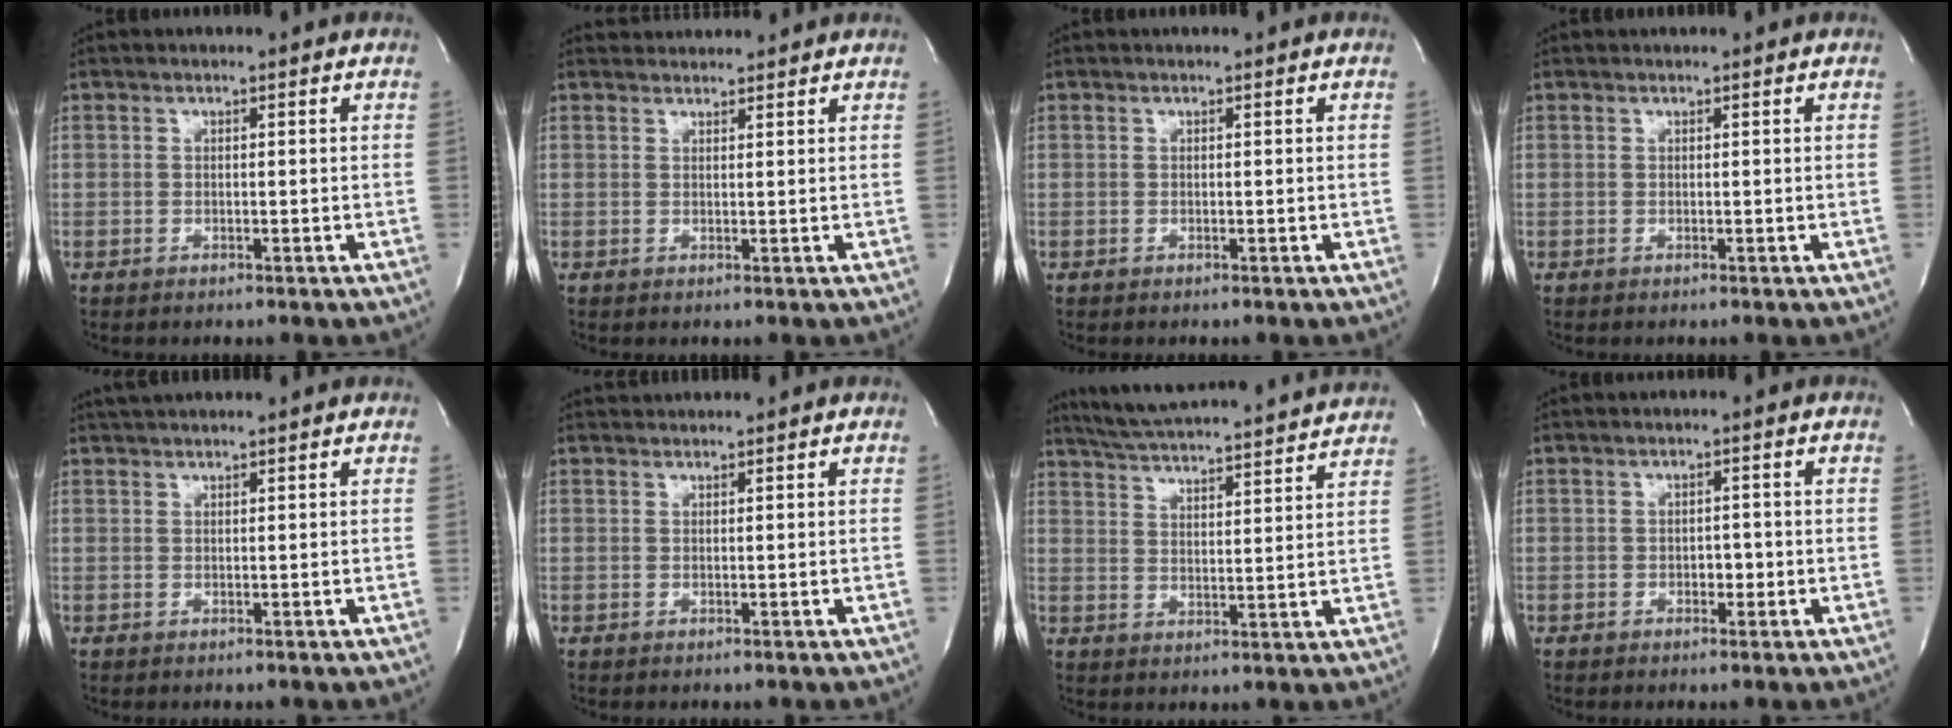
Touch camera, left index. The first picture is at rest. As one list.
[{"total": 3.0, "force": [2.9, 0.5, -0.2], "torque": [-0.003, 0.021, 0.044]}, {"total": 0.0}, {"total": 0.0}, {"total": 3.5, "force": [3.1, -0.3, 1.5], "torque": [-0.020, 0.024, 0.051]}, {"total": 0.8, "force": [0.8, -0.2, -0.3], "torque": [0.001, 0.012, 0.021]}, {"total": 20.5, "force": [19.2, 0.9, 7.1], "torque": [-0.123, -0.005, 0.262]}, {"total": 1.6, "force": [-0.7, 1.0, 1.1], "torque": [-0.013, 0.000, -0.010]}]